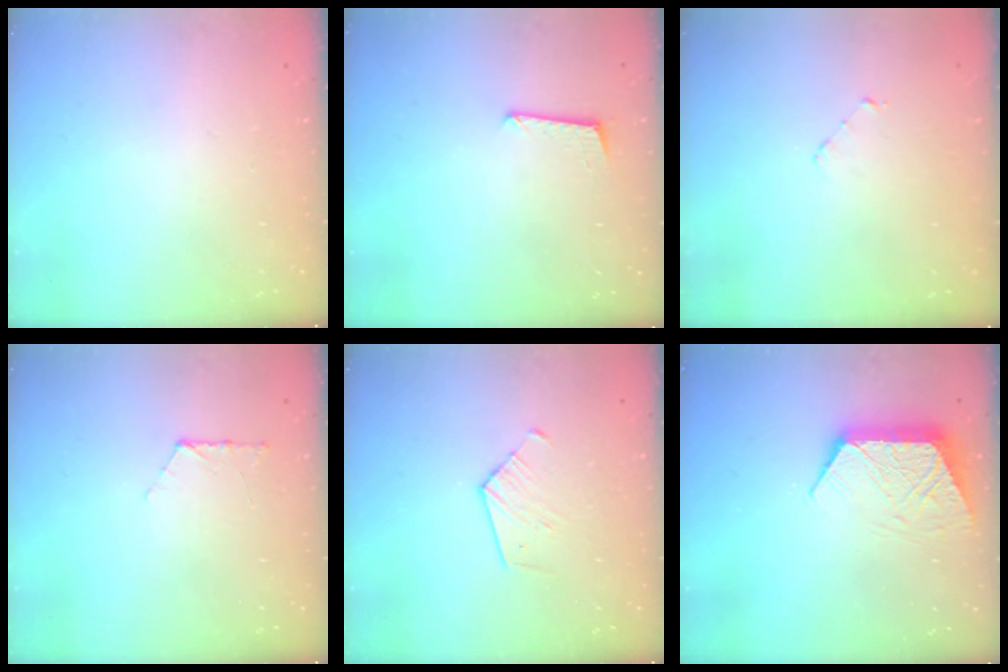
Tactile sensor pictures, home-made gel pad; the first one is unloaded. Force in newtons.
{"total": 5.6, "press": 5.5, "slide": 0.5}
{"total": 2.9, "press": 2.9, "slide": 0.2}
{"total": 6.8, "press": 6.7, "slide": 0.6}
{"total": 5.6, "press": 5.5, "slide": 0.6}
{"total": 10.1, "press": 10.1, "slide": 0.7}